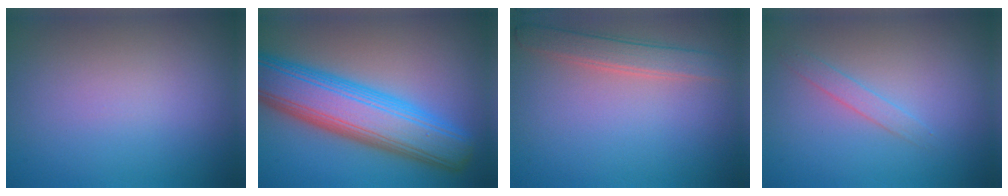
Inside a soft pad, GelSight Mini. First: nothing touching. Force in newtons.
{"total": 10.1, "press": 10.1, "slide": 0.4}
{"total": 2.6, "press": 2.6, "slide": 0.2}
{"total": 1.3, "press": 1.3, "slide": 0.1}